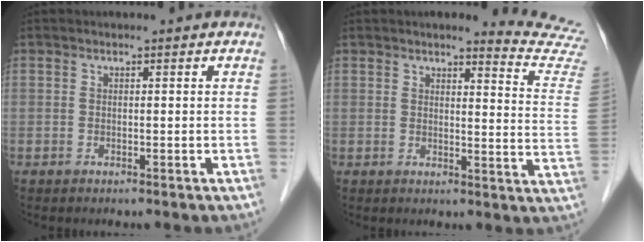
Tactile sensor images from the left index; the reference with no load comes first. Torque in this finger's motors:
{"motor_torque": [0.70, -1.12, 0.17, -0.01]}